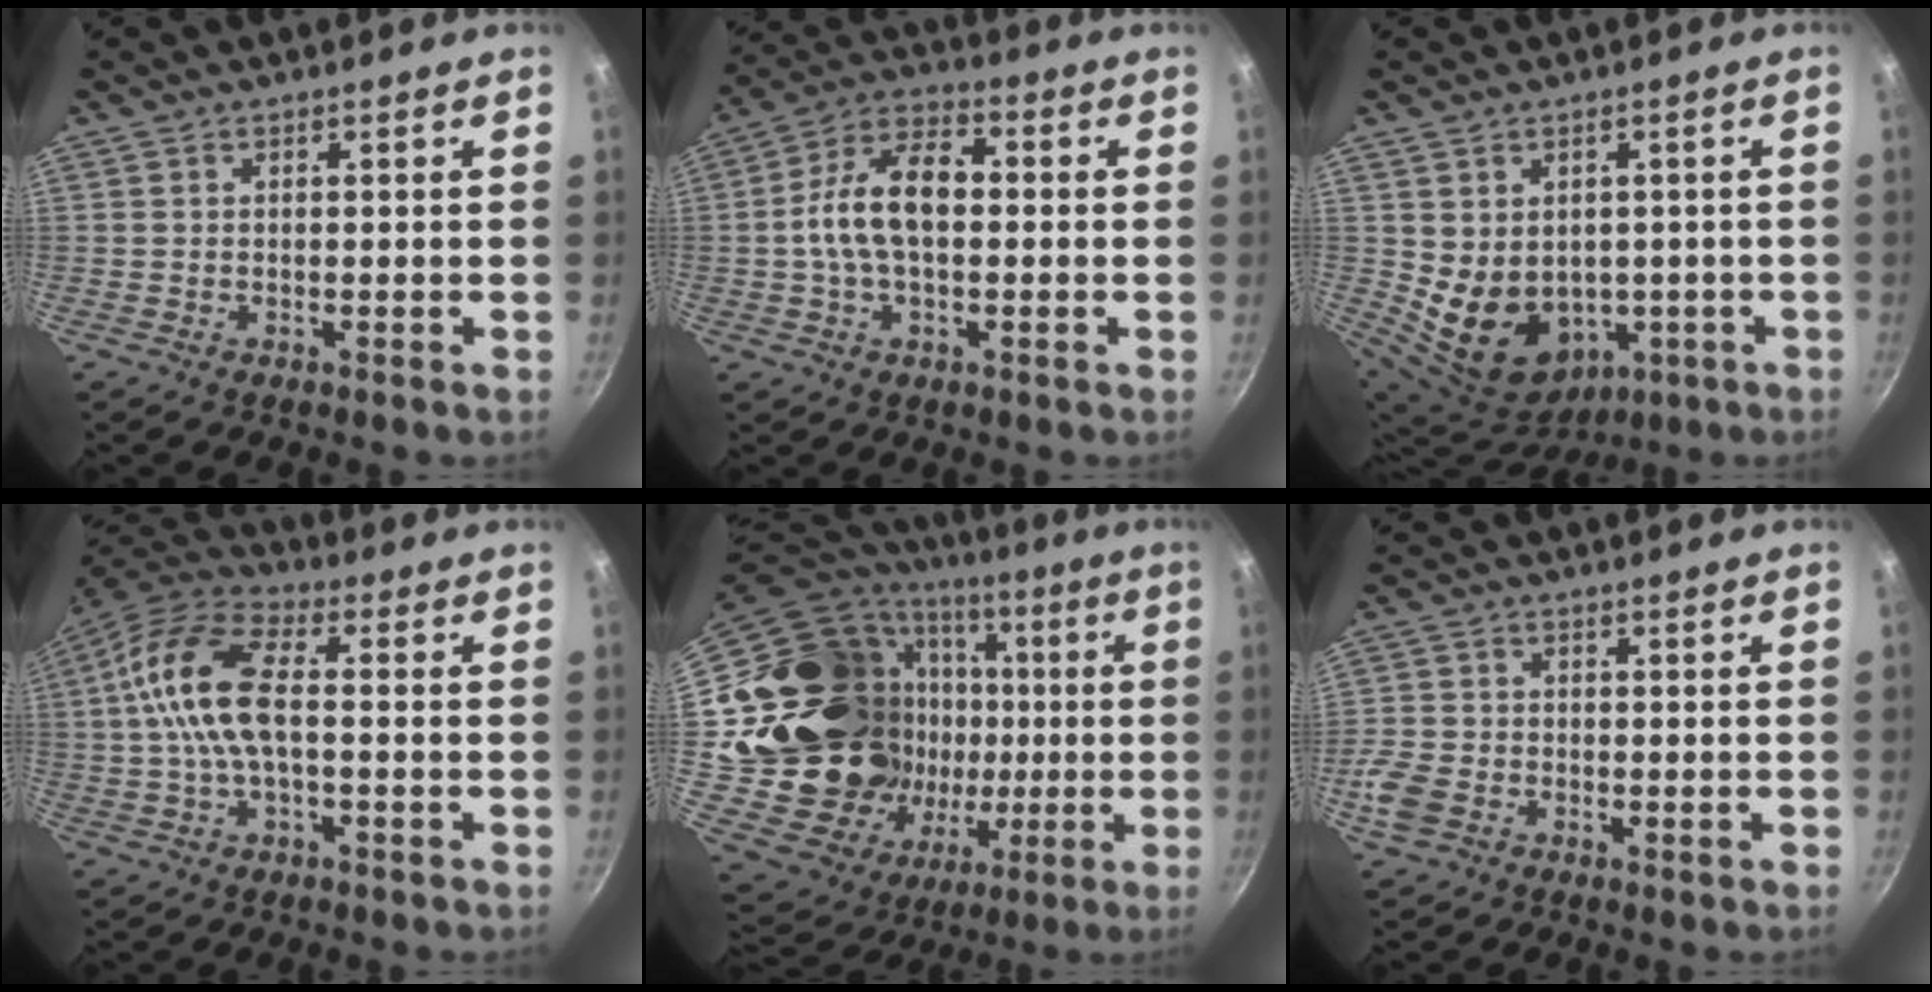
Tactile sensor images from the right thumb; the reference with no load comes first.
{"total": 12.8, "force": [0.0, 7.5, 10.3], "torque": [-0.167, 0.038, -0.014]}
{"total": 13.4, "force": [-0.9, 10.8, 7.9], "torque": [-0.116, -0.009, 0.022]}
{"total": 13.6, "force": [0.3, 6.6, 11.9], "torque": [-0.232, 0.034, -0.012]}
{"total": 31.6, "force": [0.2, 25.0, 19.3], "torque": [-0.320, 0.036, 0.030]}
{"total": 6.4, "force": [-2.6, 4.8, 3.4], "torque": [-0.076, 0.014, -0.058]}